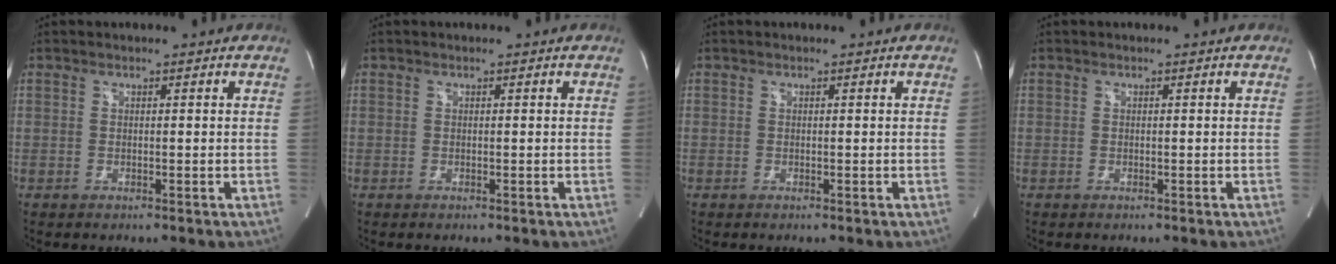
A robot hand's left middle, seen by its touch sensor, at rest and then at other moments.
{"total": 0.0}
{"total": 0.0}
{"total": 0.0}